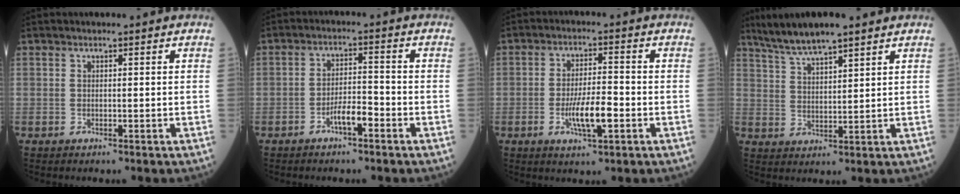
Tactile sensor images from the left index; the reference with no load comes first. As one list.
[{"total": 4.0, "force": [-2.4, 0.9, 3.1], "torque": [-0.057, 0.004, -0.046]}, {"total": 6.4, "force": [-2.1, 1.3, 5.9], "torque": [-0.115, -0.005, -0.037]}, {"total": 8.0, "force": [6.7, 0.8, 4.4], "torque": [-0.090, 0.021, 0.126]}]